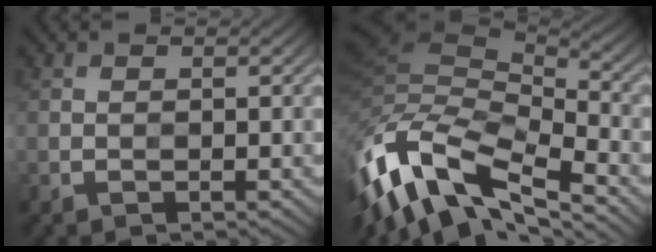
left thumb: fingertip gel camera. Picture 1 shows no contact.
{"total": 16.1, "force": [-7.2, 7.4, 12.3], "torque": [-0.305, -0.028, -0.120]}